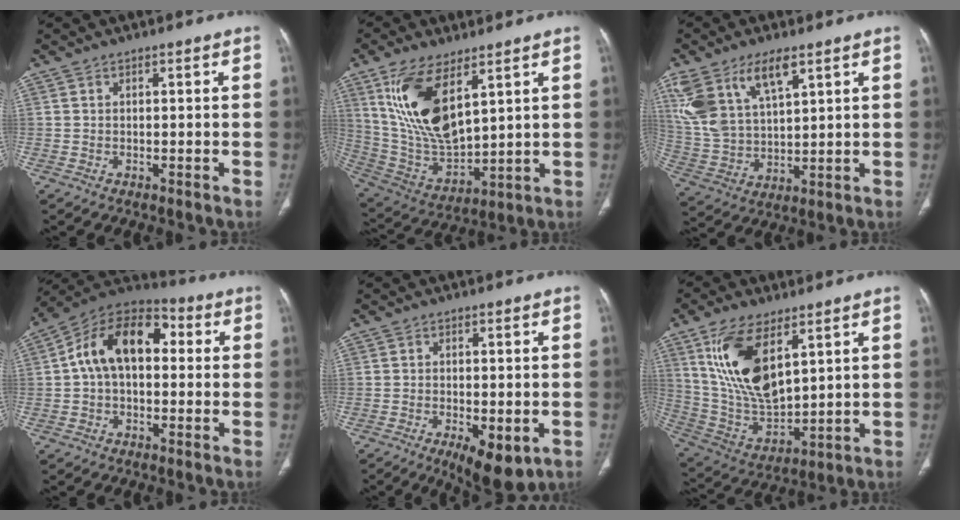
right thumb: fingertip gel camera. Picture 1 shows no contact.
{"total": 17.5, "force": [7.8, 7.7, 13.7], "torque": [-0.258, -0.032, 0.167]}
{"total": 14.7, "force": [7.9, 6.9, 10.3], "torque": [-0.207, -0.018, 0.166]}
{"total": 14.6, "force": [1.7, 9.2, 11.1], "torque": [-0.169, 0.044, 0.016]}
{"total": 9.1, "force": [-3.5, 4.0, 7.4], "torque": [-0.100, -0.008, -0.045]}
{"total": 17.1, "force": [7.5, 7.9, 13.2], "torque": [-0.245, -0.030, 0.160]}